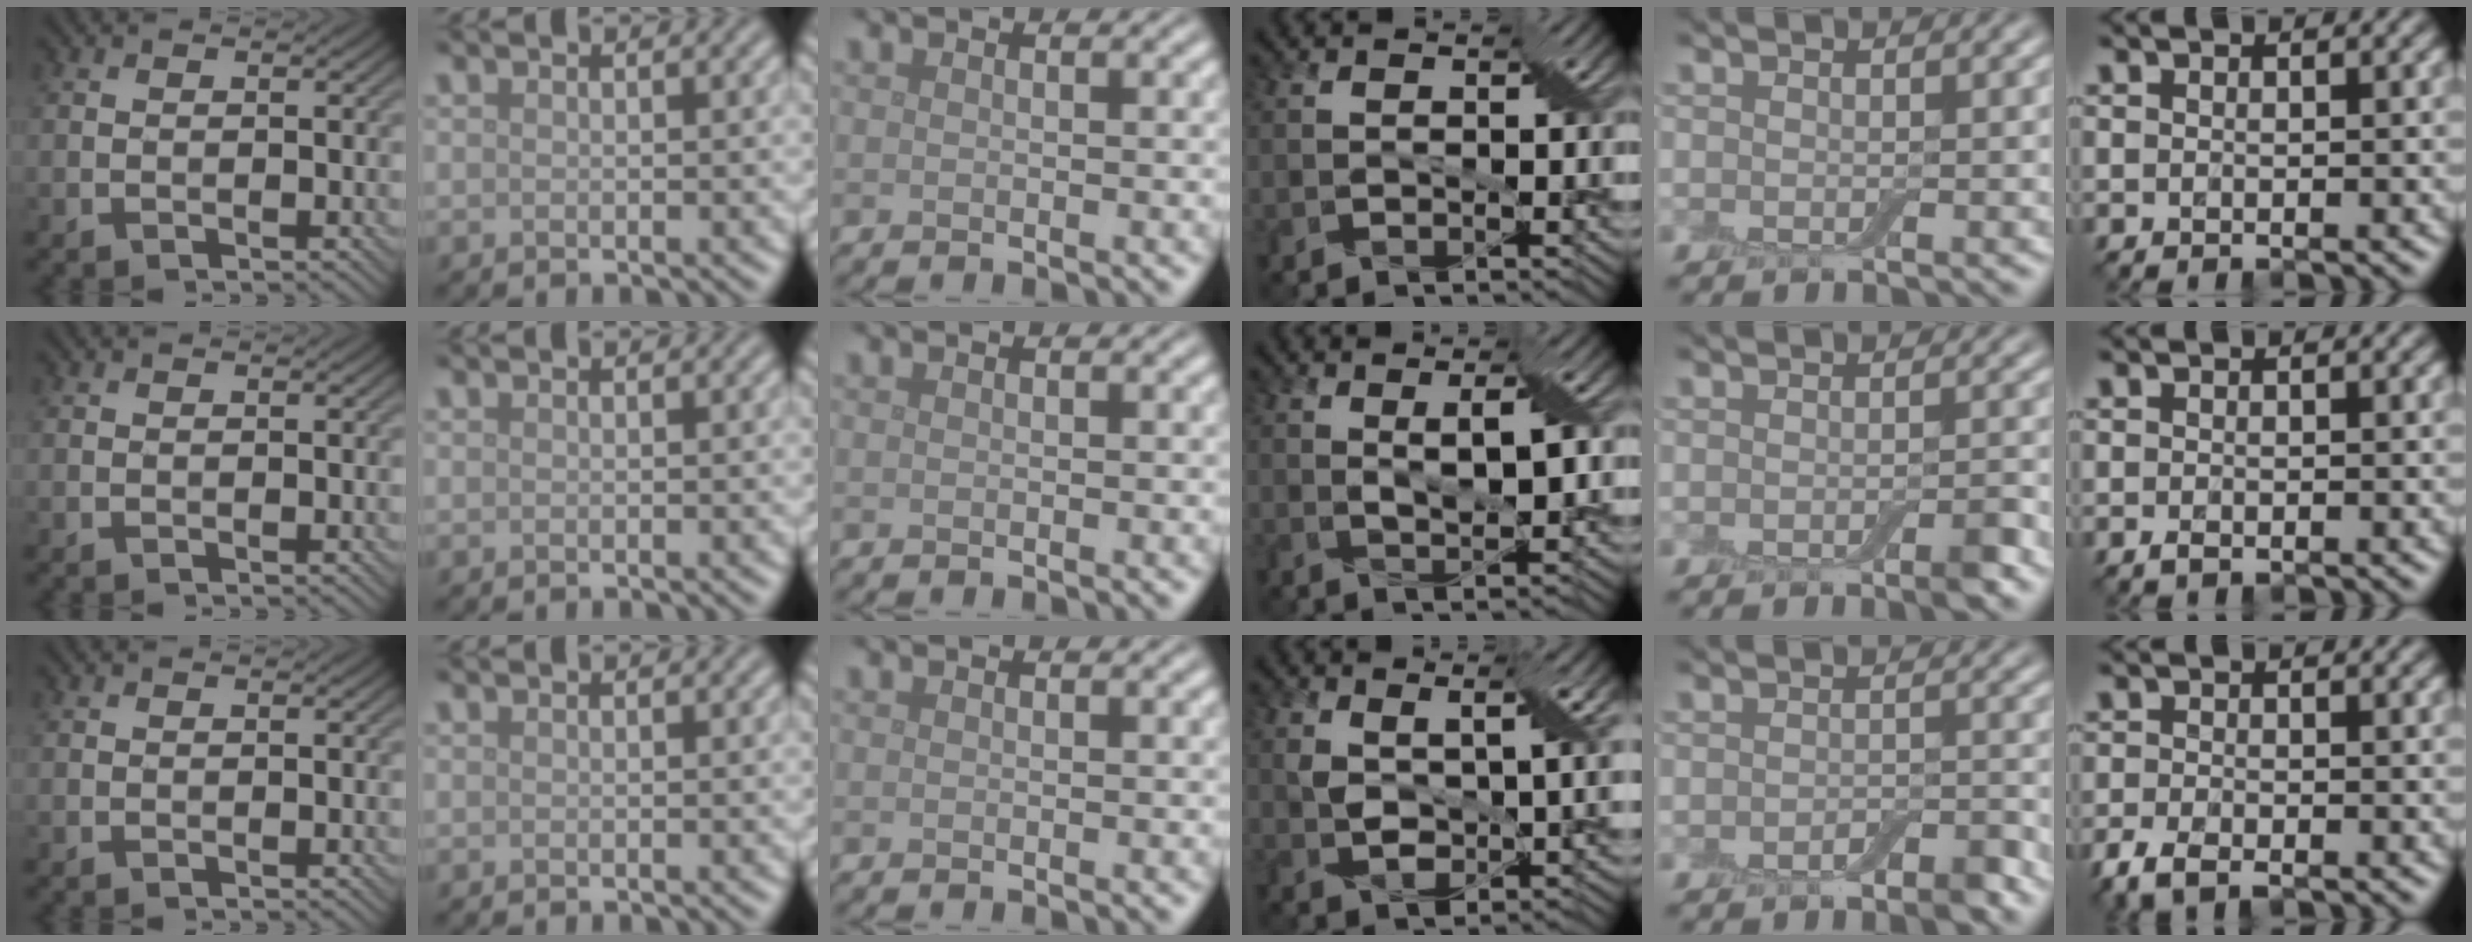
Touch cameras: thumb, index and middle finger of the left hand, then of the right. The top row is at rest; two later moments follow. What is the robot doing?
{"motion": "squeeze", "object": "air blower"}